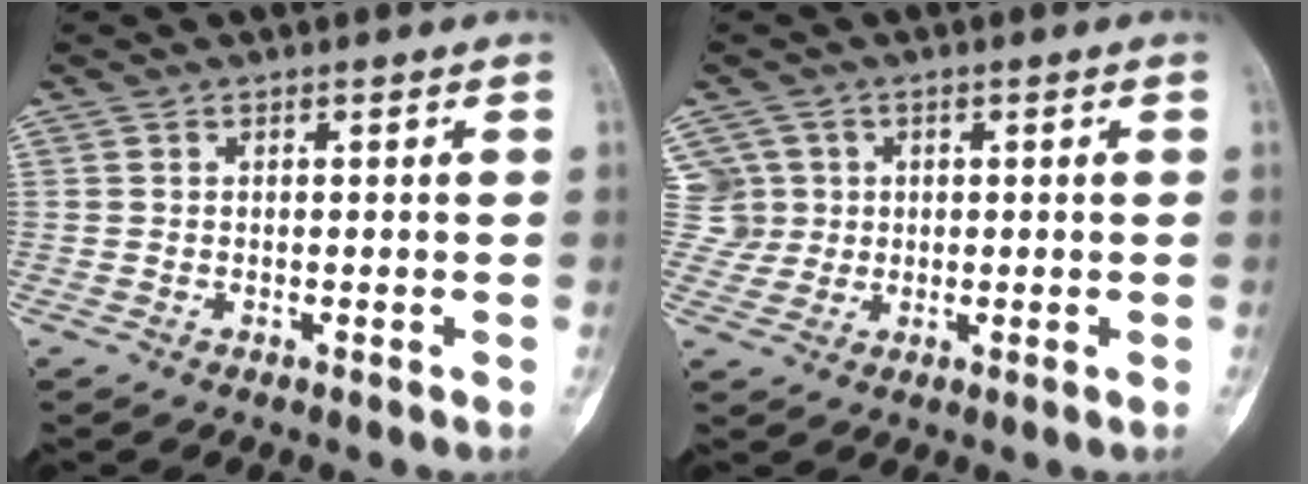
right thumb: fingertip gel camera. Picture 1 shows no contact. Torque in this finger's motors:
{"motor_torque": [0.79, 0.79, 0.69, 0.14, 0.01]}